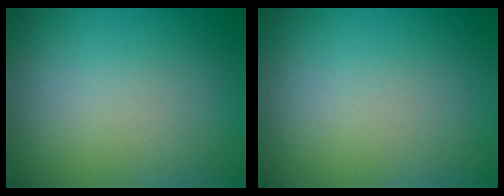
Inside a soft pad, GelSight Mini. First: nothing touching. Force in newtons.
{"total": 0.0}